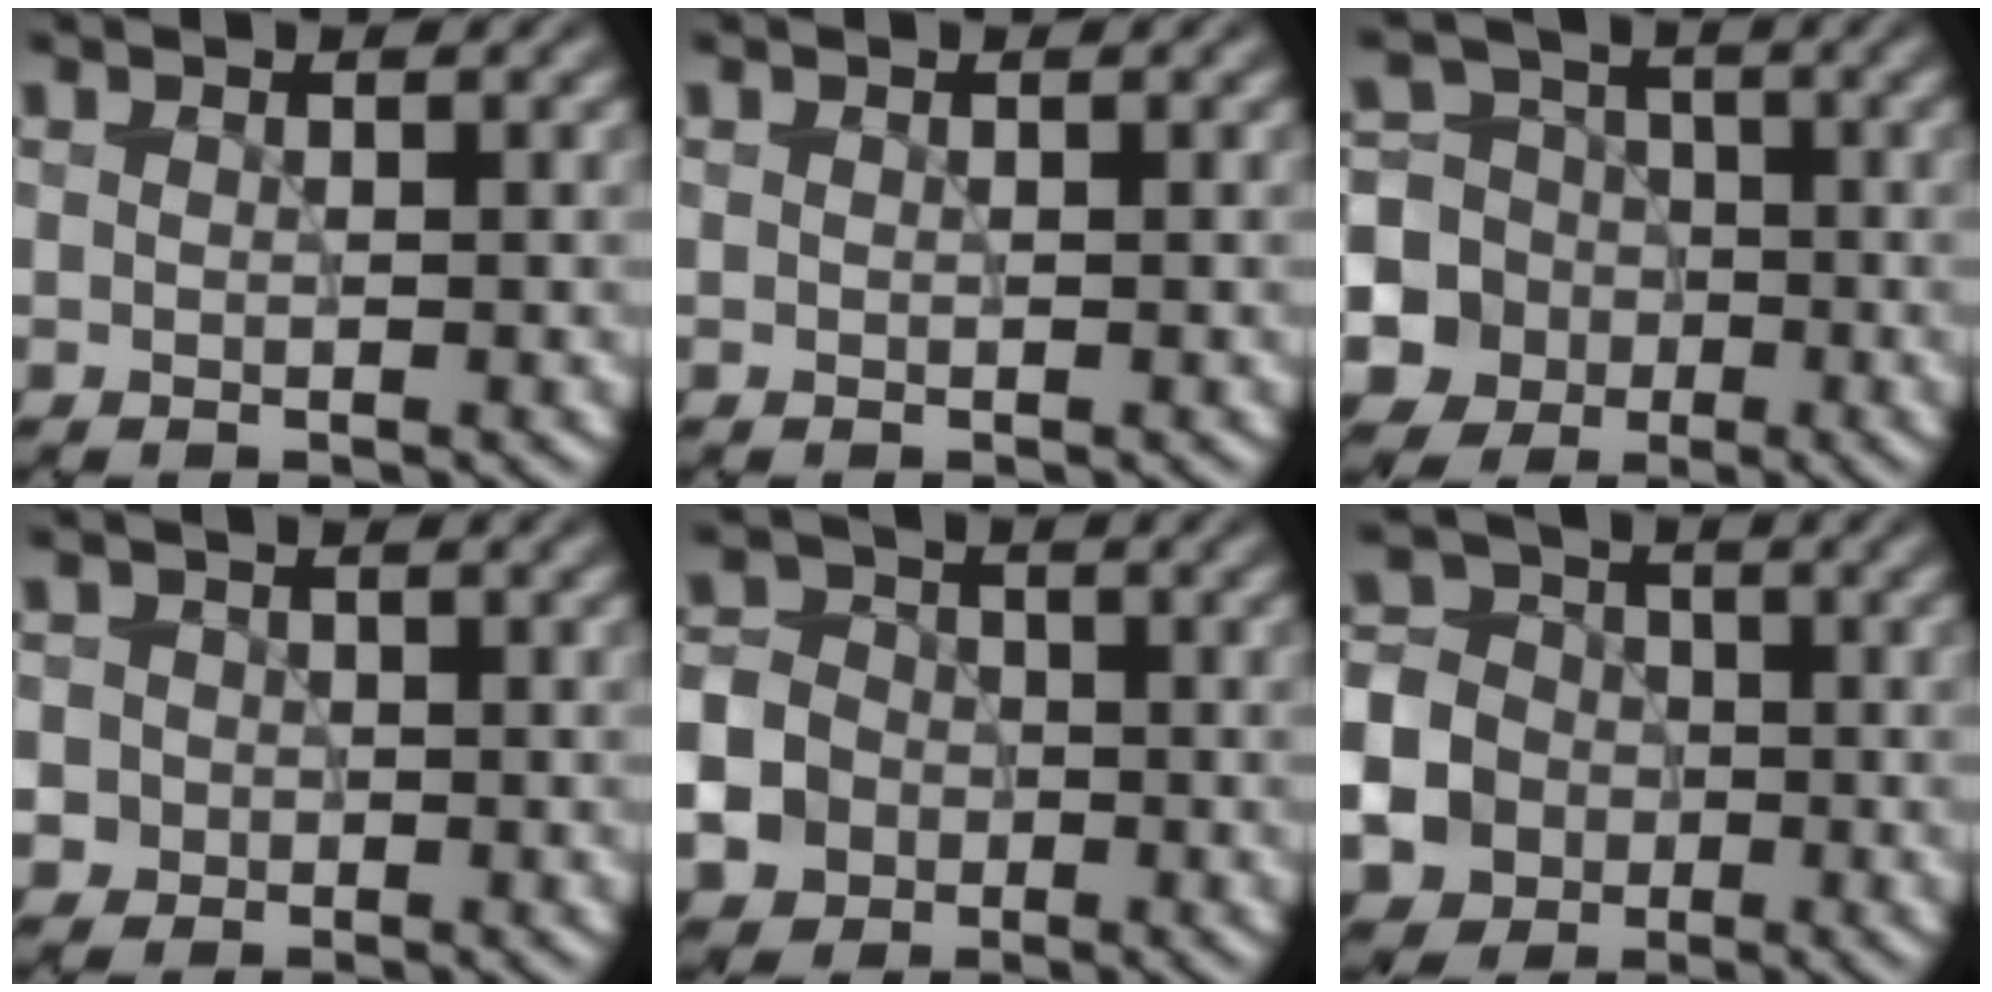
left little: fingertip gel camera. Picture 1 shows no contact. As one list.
[{"total": 0.0}, {"total": 9.8, "force": [-2.8, 9.1, 2.3], "torque": [-0.060, -0.013, -0.070]}, {"total": 3.5, "force": [-0.6, 3.3, 0.9], "torque": [0.004, 0.012, -0.037]}, {"total": 10.6, "force": [-4.9, 9.0, 2.8], "torque": [-0.074, -0.032, -0.110]}, {"total": 13.1, "force": [-5.2, 11.7, 3.2], "torque": [-0.101, -0.041, -0.106]}]